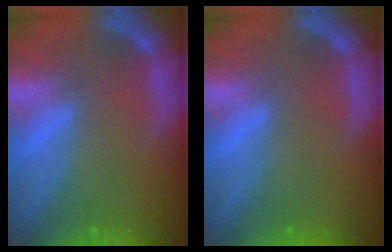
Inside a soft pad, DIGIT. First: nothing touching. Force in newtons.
{"total": 0.0}